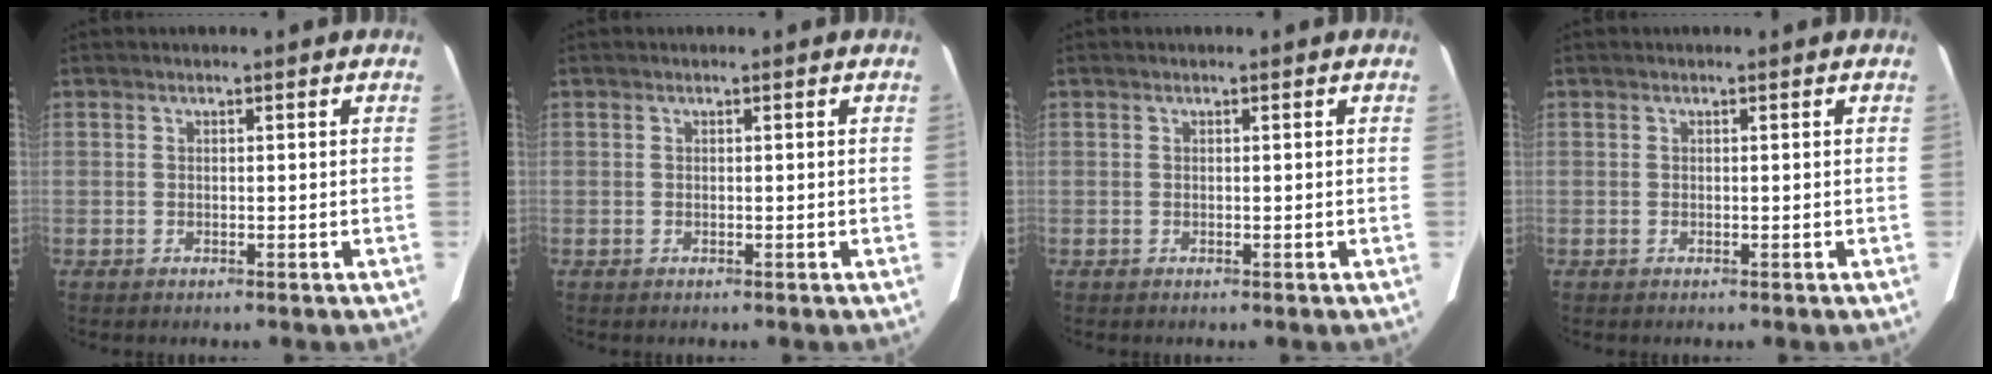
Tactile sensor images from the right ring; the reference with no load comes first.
{"total": 0.0}
{"total": 0.0}
{"total": 0.0}